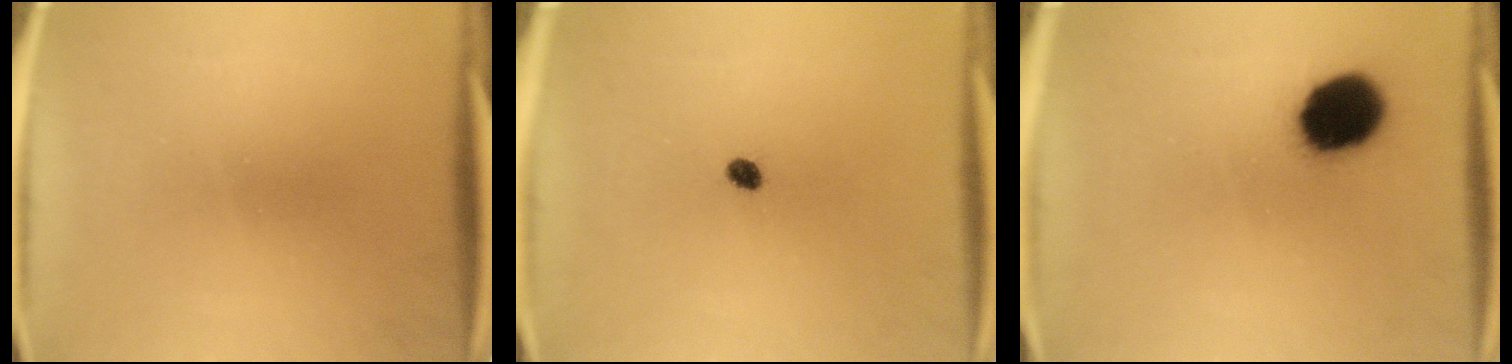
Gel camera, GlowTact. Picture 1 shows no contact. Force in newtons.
{"total": 1.7}
{"total": 14.0}